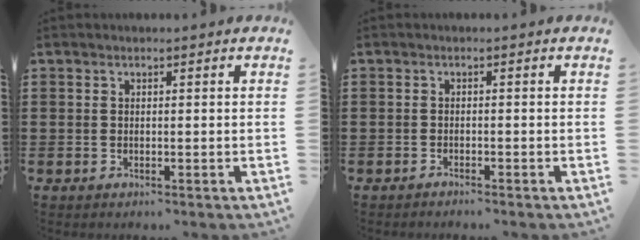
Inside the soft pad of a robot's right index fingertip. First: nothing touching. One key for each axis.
{"total": 1.0, "fx": -1.0, "fy": -0.2, "fz": 0.1, "tx": -0.005, "ty": -0.003, "tz": -0.019}